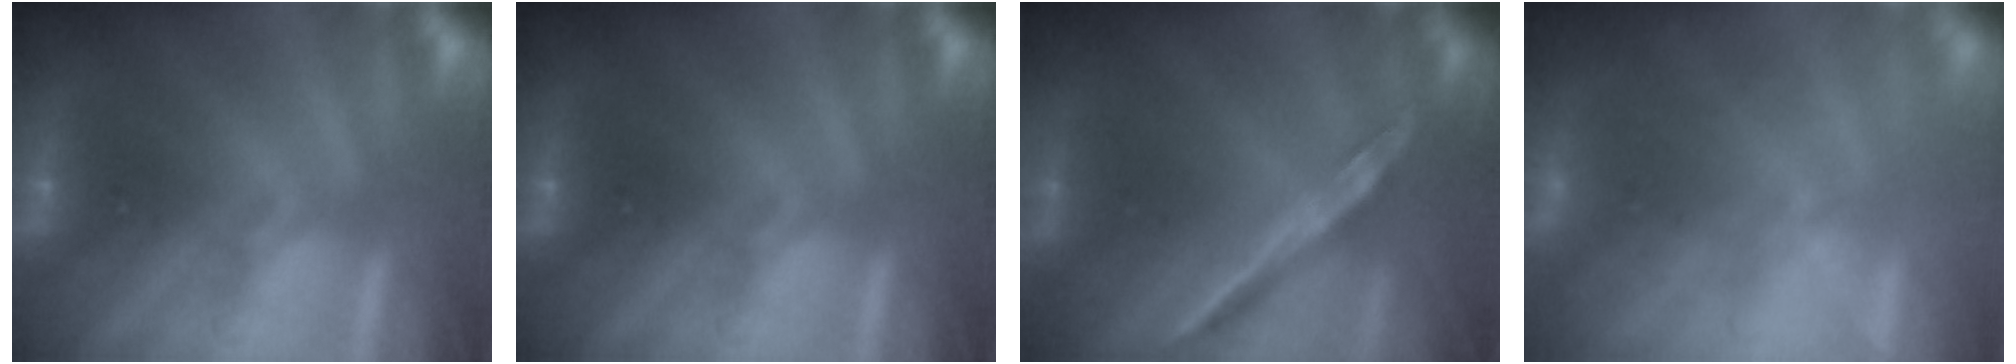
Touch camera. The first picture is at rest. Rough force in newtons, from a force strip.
{"total": 0.0}
{"total": 1.7}
{"total": 7.3}